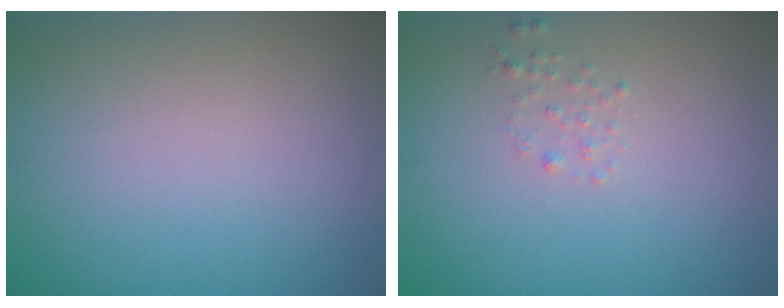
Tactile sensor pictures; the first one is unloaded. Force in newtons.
{"total": 0.8, "press": 0.8, "slide": 0.1}